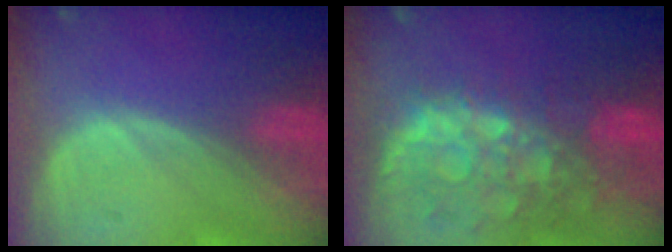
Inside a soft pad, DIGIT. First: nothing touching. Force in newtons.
{"total": 11.2, "press": 9.8, "slide": 5.5}